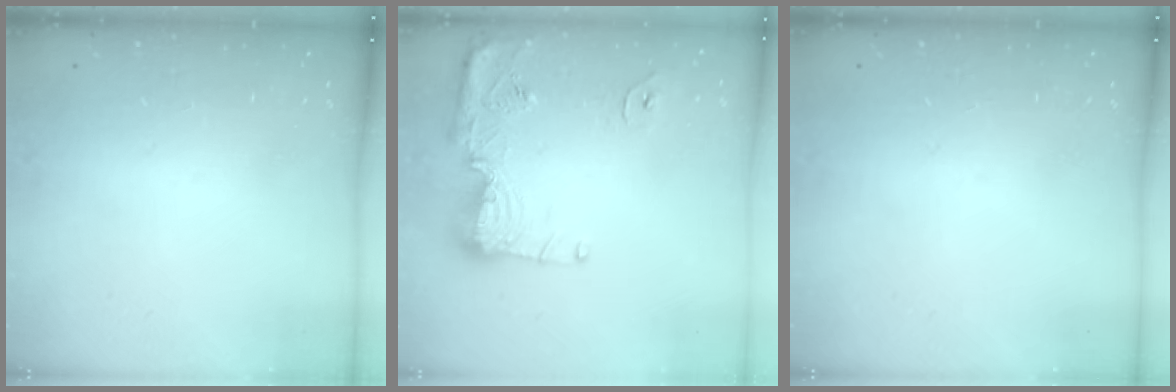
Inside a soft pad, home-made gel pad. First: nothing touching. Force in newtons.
{"total": 13.8, "press": 13.8, "slide": 1.3}
{"total": 0.0}